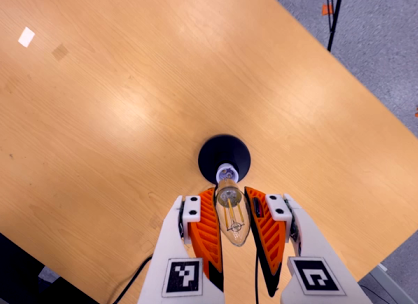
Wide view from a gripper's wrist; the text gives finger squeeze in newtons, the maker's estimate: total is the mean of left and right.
{"total": 20.5, "left": 22.2, "right": 18.9}